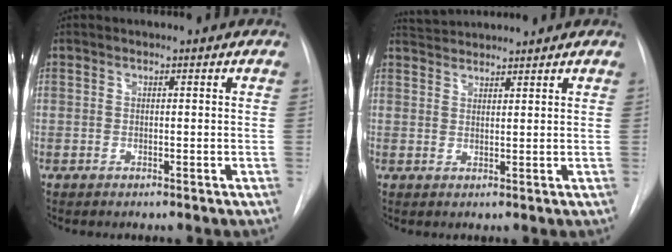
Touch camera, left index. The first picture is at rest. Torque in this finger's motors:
{"motor_torque": [-0.59, -0.55, -0.55, -0.21]}